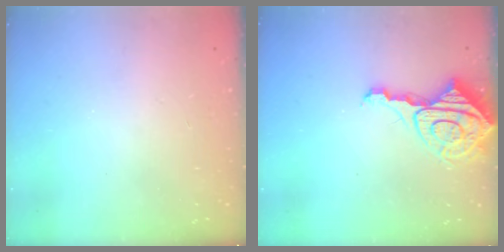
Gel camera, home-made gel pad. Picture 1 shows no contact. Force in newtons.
{"total": 11.0, "press": 10.9, "slide": 1.0}